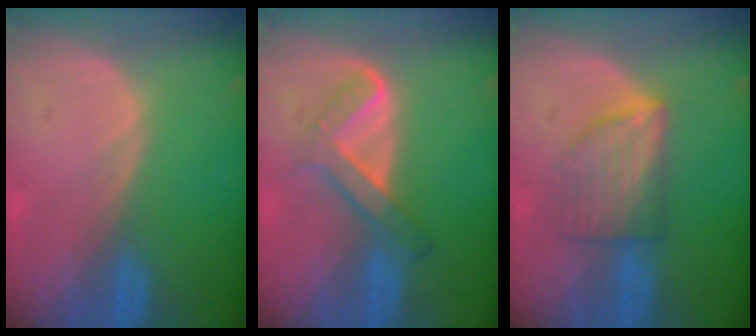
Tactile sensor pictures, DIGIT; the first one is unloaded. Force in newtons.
{"total": 5.3, "press": 5.1, "slide": 1.4}
{"total": 6.1, "press": 5.9, "slide": 1.3}